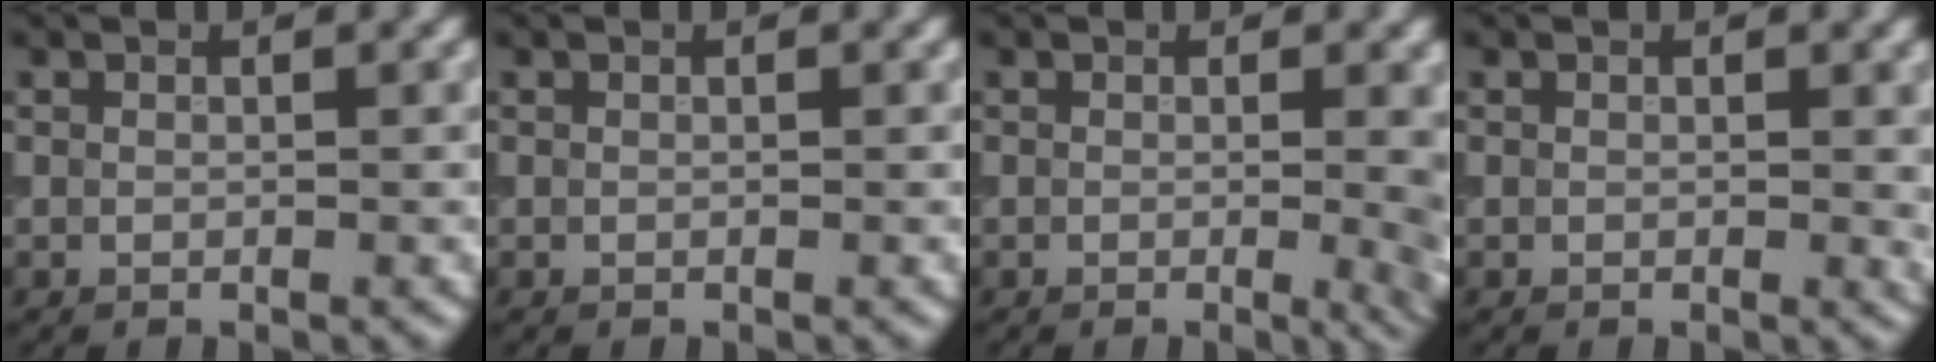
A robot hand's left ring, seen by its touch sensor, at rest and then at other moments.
{"total": 0.0}
{"total": 4.2, "force": [0.0, 1.7, 3.8], "torque": [-0.020, -0.002, -0.003]}
{"total": 0.9, "force": [0.2, 0.3, 0.9], "torque": [-0.007, -0.004, 0.003]}